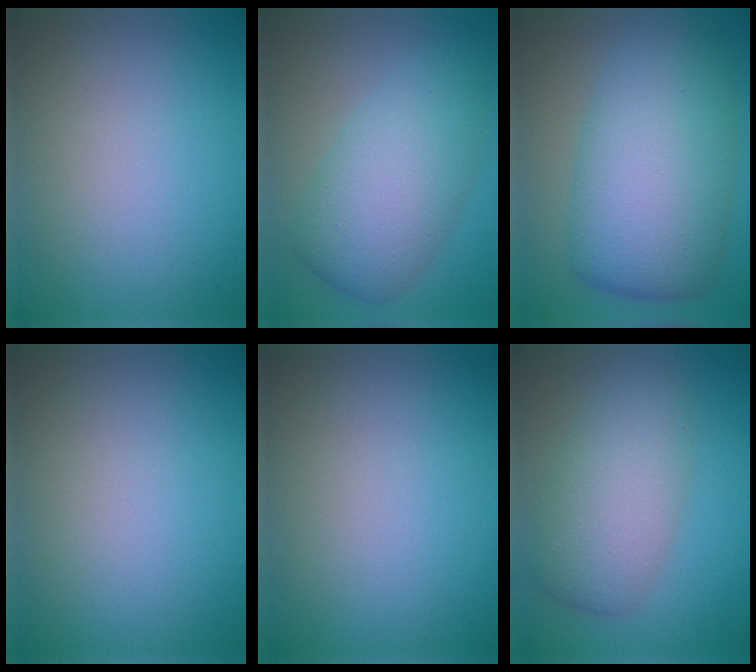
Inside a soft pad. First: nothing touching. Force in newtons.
{"total": 6.8, "press": 6.8, "slide": 0.2}
{"total": 10.6, "press": 10.6, "slide": 0.3}
{"total": 0.0}
{"total": 0.0}
{"total": 5.8, "press": 5.7, "slide": 0.3}